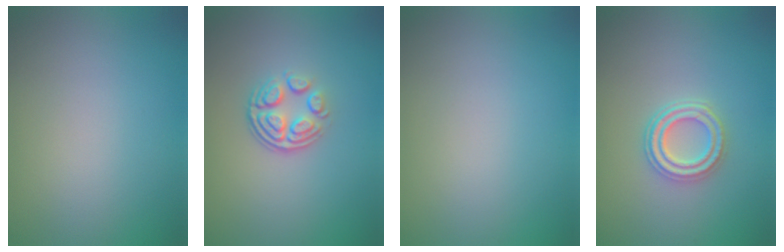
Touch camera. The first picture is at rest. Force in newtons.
{"total": 3.7, "press": 2.6, "slide": 2.7}
{"total": 0.0}
{"total": 2.9, "press": 2.5, "slide": 1.4}